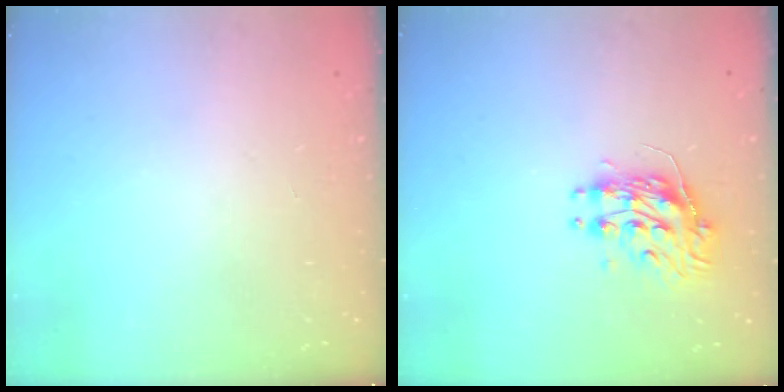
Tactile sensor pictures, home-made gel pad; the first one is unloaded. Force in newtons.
{"total": 9.5, "press": 9.5, "slide": 0.8}